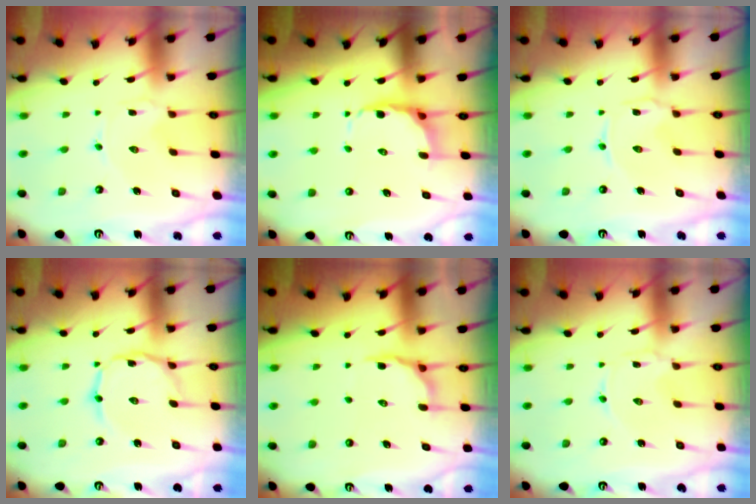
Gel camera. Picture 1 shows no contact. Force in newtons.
{"total": 7.2, "press": 6.8, "slide": 2.3}
{"total": 0.6, "press": 0.6, "slide": 0.2}
{"total": 5.0, "press": 5.0, "slide": 0.3}
{"total": 5.4, "press": 5.0, "slide": 2.2}
{"total": 0.0}